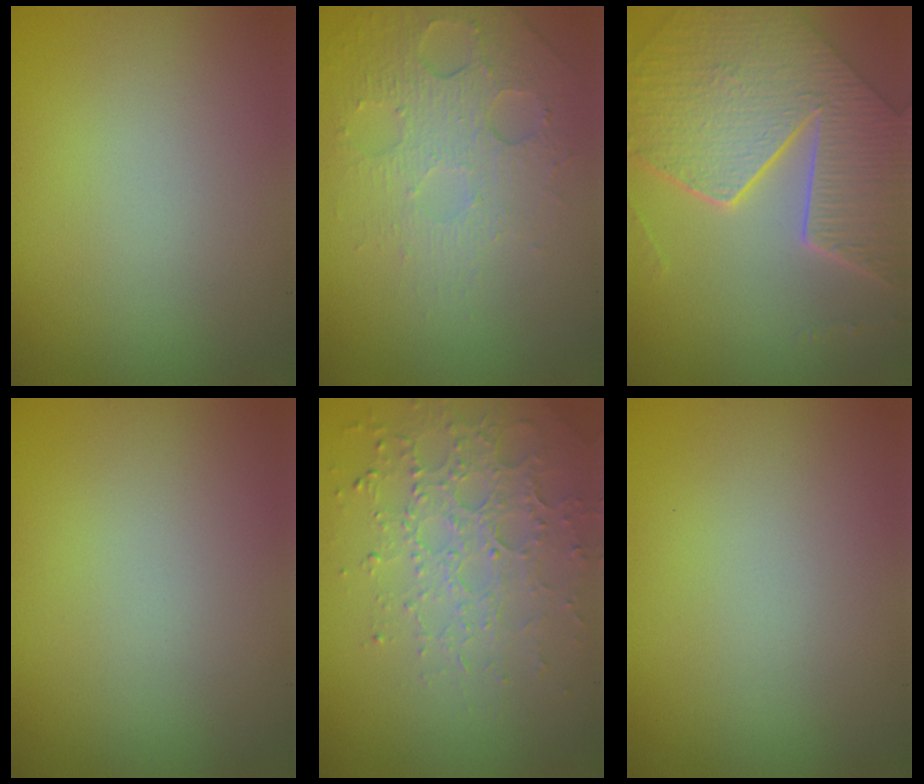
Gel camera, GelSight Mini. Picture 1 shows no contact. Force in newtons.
{"total": 5.2, "press": 3.3, "slide": 3.9}
{"total": 9.1, "press": 6.5, "slide": 6.3}
{"total": 0.0}
{"total": 4.7, "press": 3.4, "slide": 3.1}
{"total": 0.0}